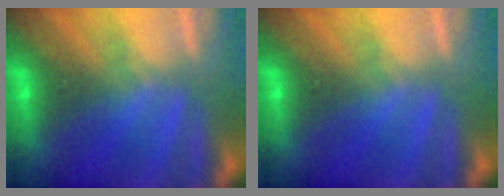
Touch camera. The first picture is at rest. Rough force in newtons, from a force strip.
{"total": 0.0}